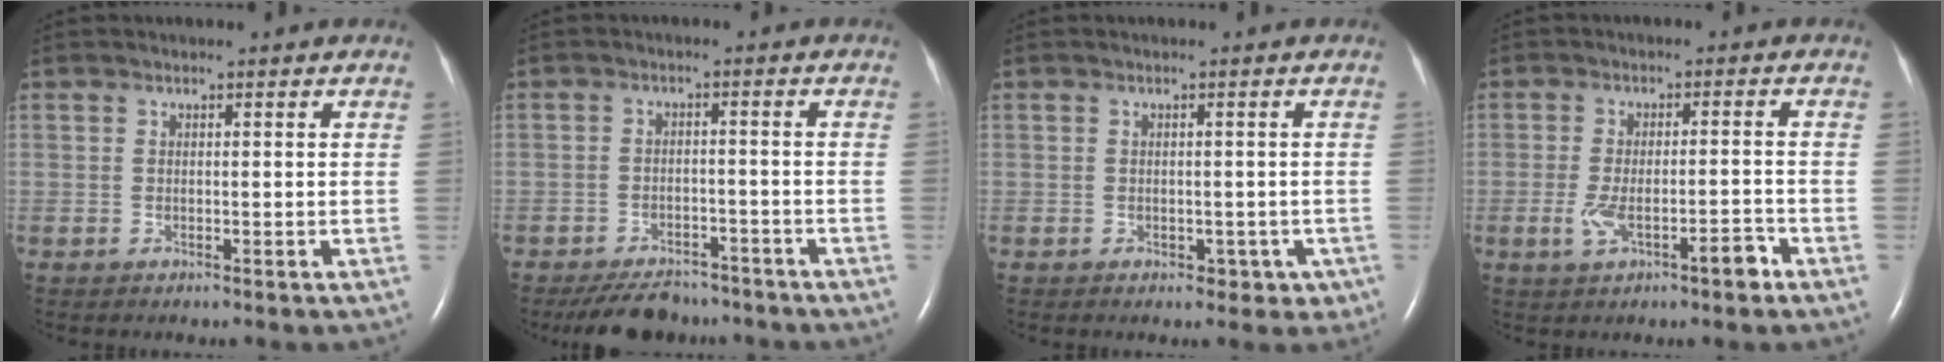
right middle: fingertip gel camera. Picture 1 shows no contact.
{"total": 8.2, "force": [-7.1, 3.2, 2.3], "torque": [-0.034, -0.006, -0.105]}
{"total": 2.9, "force": [-1.2, 2.2, 1.5], "torque": [-0.004, 0.004, -0.005]}
{"total": 5.8, "force": [-2.8, 1.4, 4.9], "torque": [-0.093, 0.003, -0.042]}